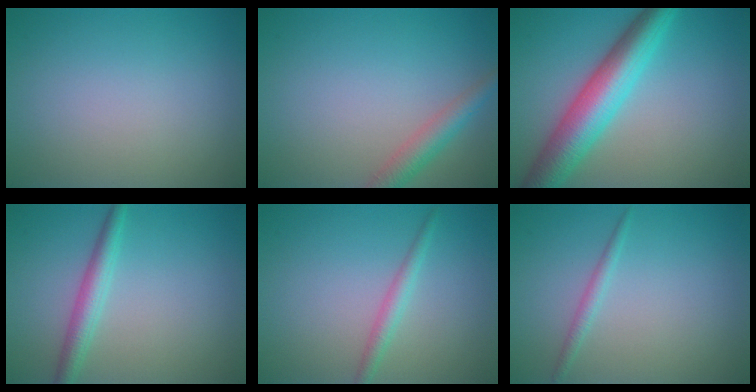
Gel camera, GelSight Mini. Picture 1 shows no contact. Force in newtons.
{"total": 2.8, "press": 2.8, "slide": 0.2}
{"total": 7.5, "press": 7.5, "slide": 0.2}
{"total": 2.7, "press": 2.7, "slide": 0.1}
{"total": 1.7, "press": 1.7, "slide": 0.0}
{"total": 1.1, "press": 1.1, "slide": 0.0}